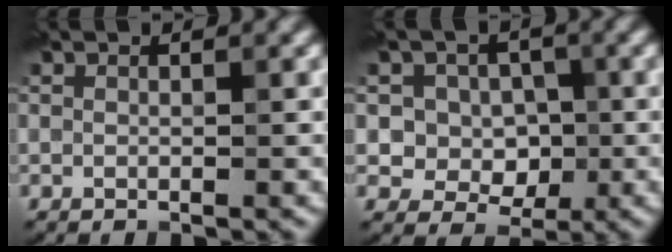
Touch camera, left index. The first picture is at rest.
{"total": 4.8, "force": [0.5, 4.3, 2.1], "torque": [-0.016, 0.010, -0.003]}